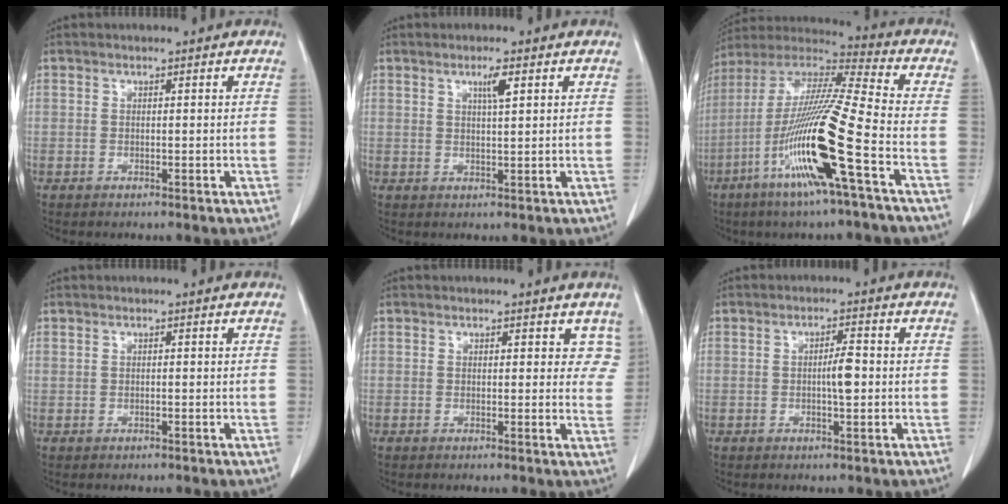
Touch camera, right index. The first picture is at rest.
{"total": 2.6, "force": [1.2, 0.1, 2.3], "torque": [-0.043, -0.002, 0.022]}
{"total": 19.3, "force": [-7.0, -0.5, 18.0], "torque": [-0.371, -0.022, -0.142]}
{"total": 0.0}
{"total": 3.5, "force": [2.4, 2.0, 1.5], "torque": [0.005, -0.004, 0.018]}
{"total": 3.2, "force": [-0.1, 0.5, 3.2], "torque": [-0.053, 0.002, -0.001]}